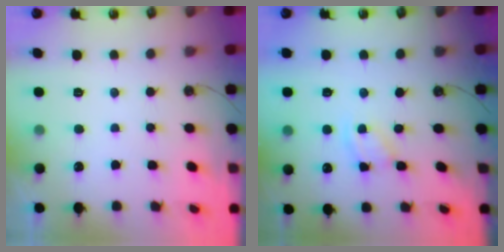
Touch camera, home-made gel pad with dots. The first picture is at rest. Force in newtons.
{"total": 2.1, "press": 2.1, "slide": 0.3}